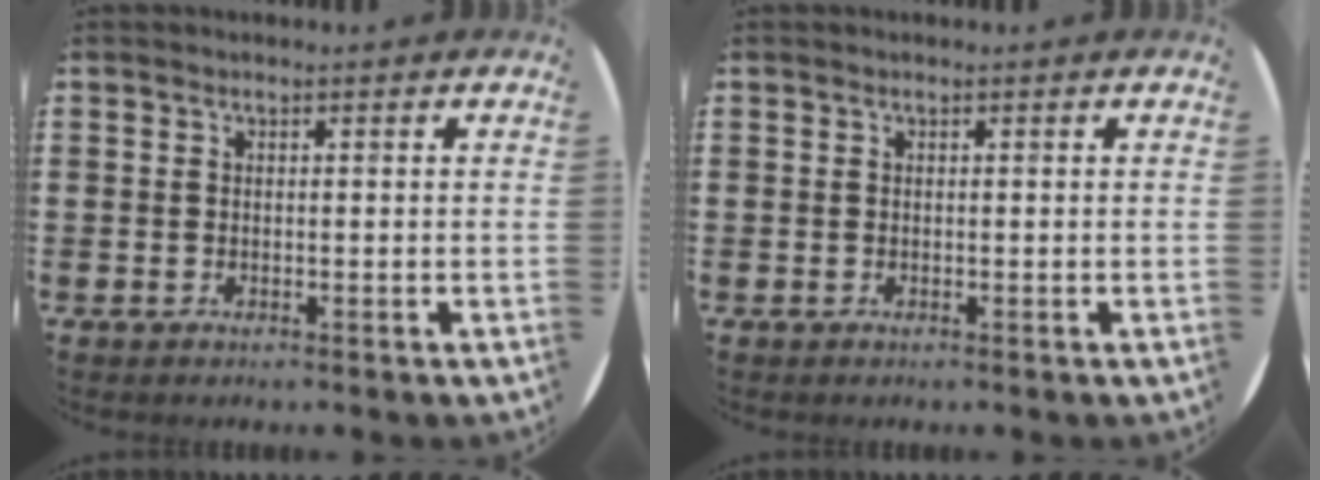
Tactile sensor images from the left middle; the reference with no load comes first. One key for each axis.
{"total": 0.0}